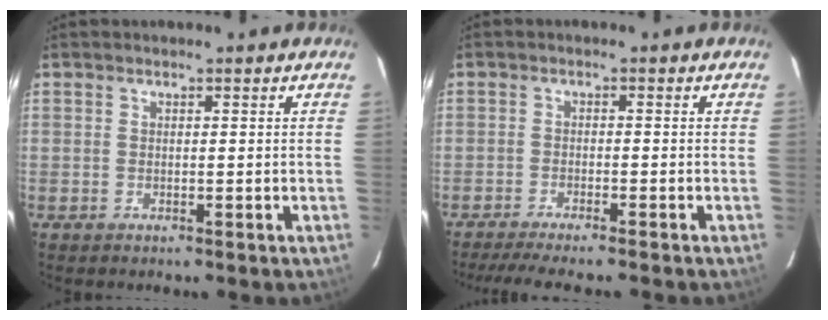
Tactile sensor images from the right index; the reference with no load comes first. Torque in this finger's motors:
{"motor_torque": [0.45, -0.89, 0.30, 0.06]}